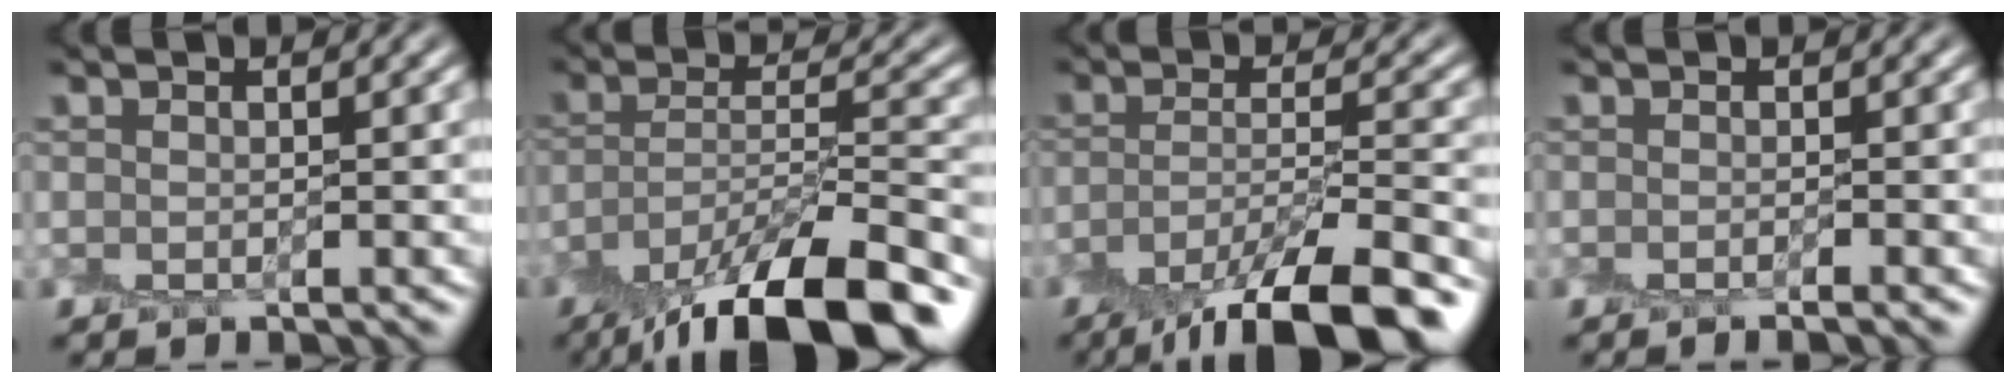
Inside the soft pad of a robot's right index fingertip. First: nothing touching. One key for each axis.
{"total": 12.5, "fx": -9.3, "fy": 3.3, "fz": 7.7, "tx": -0.141, "ty": 0.003, "tz": -0.150}
{"total": 10.2, "fx": -7.1, "fy": 2.6, "fz": 6.9, "tx": -0.117, "ty": -0.005, "tz": -0.112}
{"total": 0.8, "fx": -0.6, "fy": -0.4, "fz": 0.4, "tx": -0.005, "ty": -0.008, "tz": -0.012}